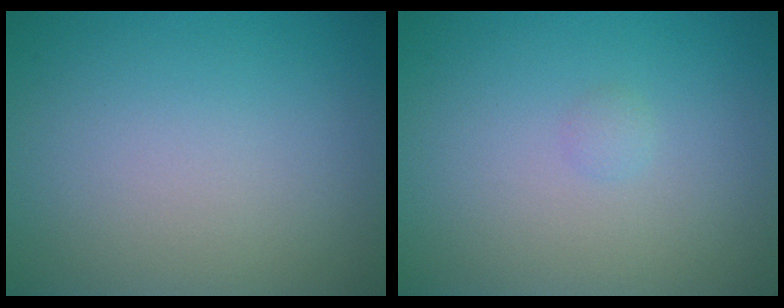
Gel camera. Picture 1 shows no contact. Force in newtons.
{"total": 0.5, "press": 0.5, "slide": 0.0}